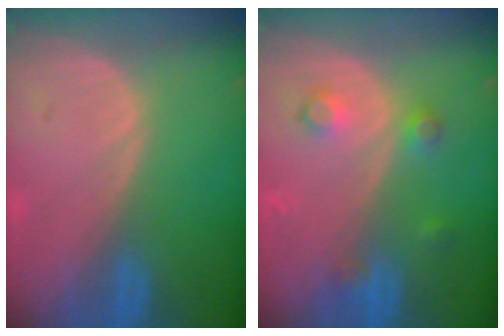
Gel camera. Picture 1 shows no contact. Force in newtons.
{"total": 3.7, "press": 3.4, "slide": 1.6}